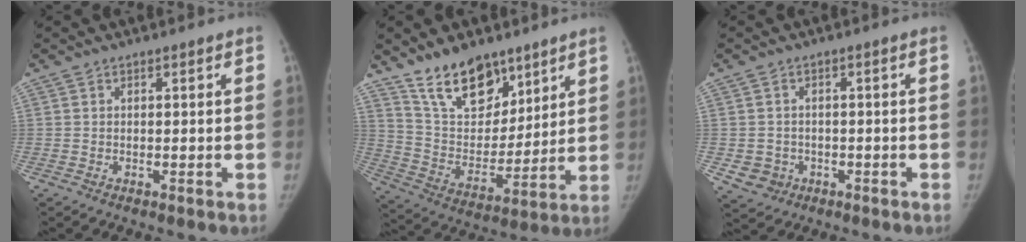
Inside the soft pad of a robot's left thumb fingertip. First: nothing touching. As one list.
[{"total": 15.8, "force": [11.3, 8.4, 7.1], "torque": [-0.069, -0.070, 0.212]}, {"total": 4.4, "force": [-1.4, 4.1, 1.0], "torque": [0.000, 0.009, -0.015]}]